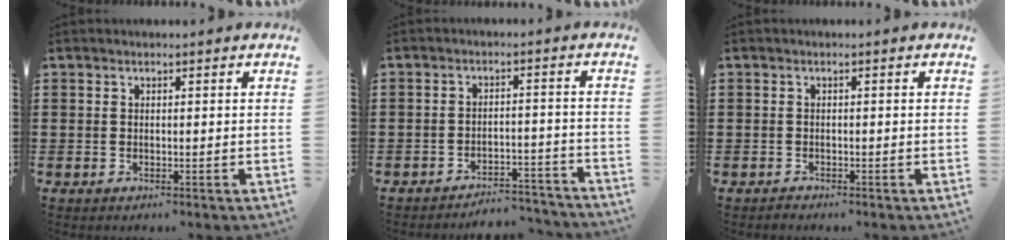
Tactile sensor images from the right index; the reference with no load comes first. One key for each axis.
{"total": 4.1, "fx": -4.0, "fy": 0.2, "fz": 0.8, "tx": -0.018, "ty": 0.001, "tz": -0.081}
{"total": 0.7, "fx": -0.7, "fy": 0.2, "fz": 0.1, "tx": -0.003, "ty": 0.000, "tz": -0.014}